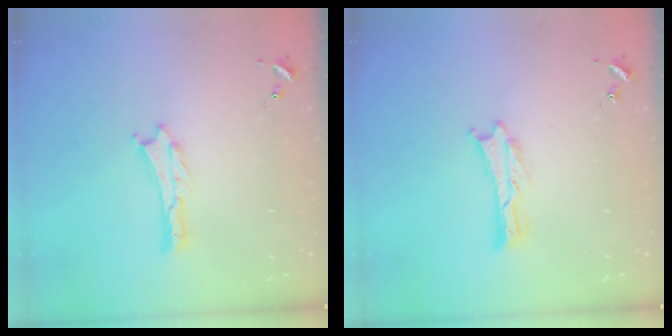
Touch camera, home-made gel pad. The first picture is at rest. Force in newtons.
{"total": 0.0}